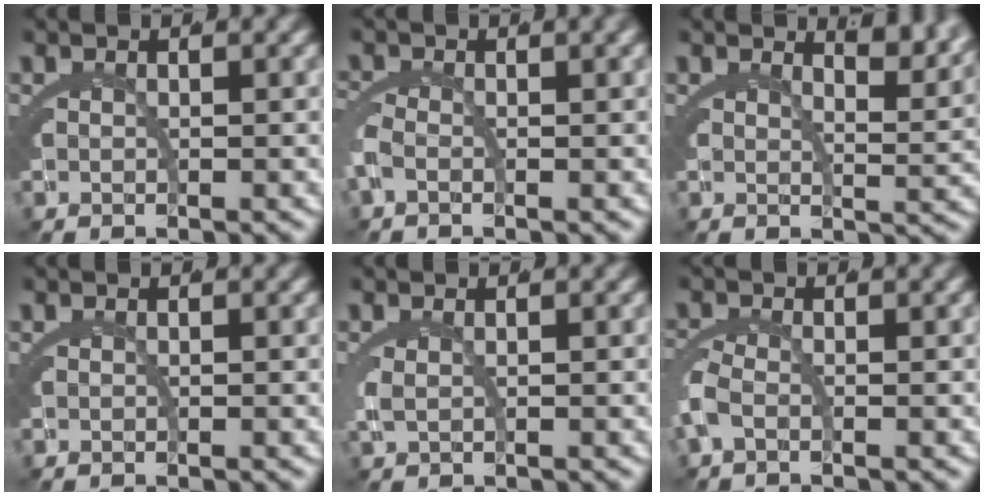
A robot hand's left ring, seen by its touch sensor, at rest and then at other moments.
{"total": 1.5, "force": [-0.3, 0.2, 1.5], "torque": [-0.038, -0.003, -0.002]}
{"total": 3.8, "force": [3.2, 0.2, 2.2], "torque": [-0.023, -0.007, 0.048]}
{"total": 0.0}
{"total": 1.1, "force": [0.4, 0.0, 1.0], "torque": [-0.033, -0.008, 0.016]}
{"total": 1.9, "force": [-0.5, 0.6, 1.7], "torque": [-0.051, -0.006, -0.006]}